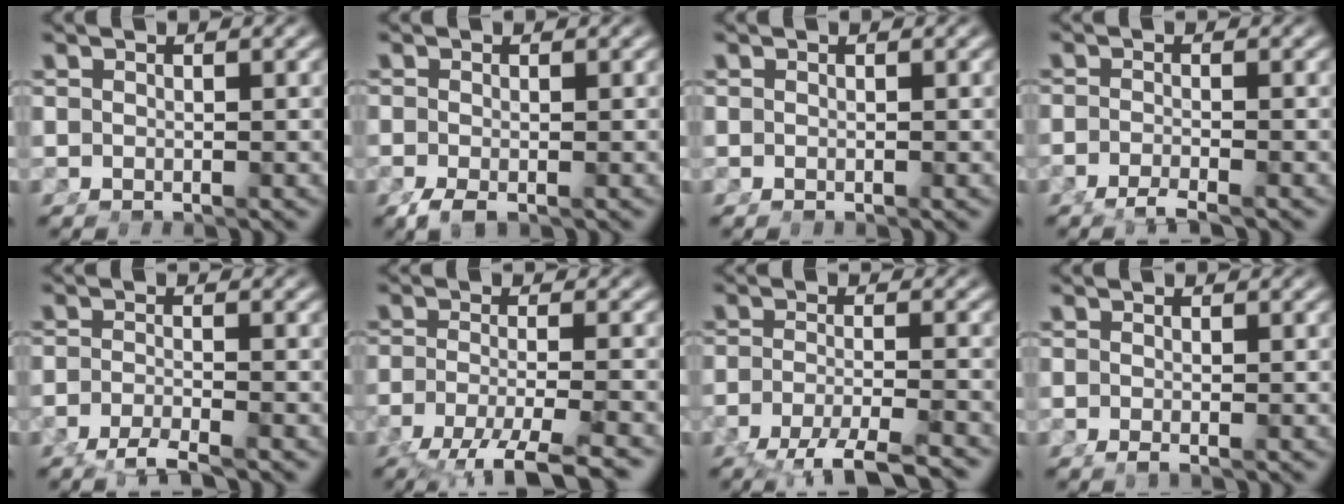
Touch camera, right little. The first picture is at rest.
{"total": 1.6, "force": [-1.3, 0.3, 1.0], "torque": [-0.021, -0.014, -0.013]}
{"total": 0.0}
{"total": 2.2, "force": [-1.9, -0.1, 1.0], "torque": [-0.012, -0.005, -0.034]}
{"total": 2.6, "force": [-2.3, -0.3, 1.2], "torque": [-0.019, -0.010, -0.036]}
{"total": 6.8, "force": [-5.3, 1.3, 4.1], "torque": [-0.064, -0.033, -0.066]}
{"total": 5.3, "force": [-4.3, 0.6, 3.1], "torque": [-0.044, -0.023, -0.059]}
{"total": 0.9, "force": [-0.7, 0.1, 0.6], "torque": [-0.009, -0.003, -0.011]}